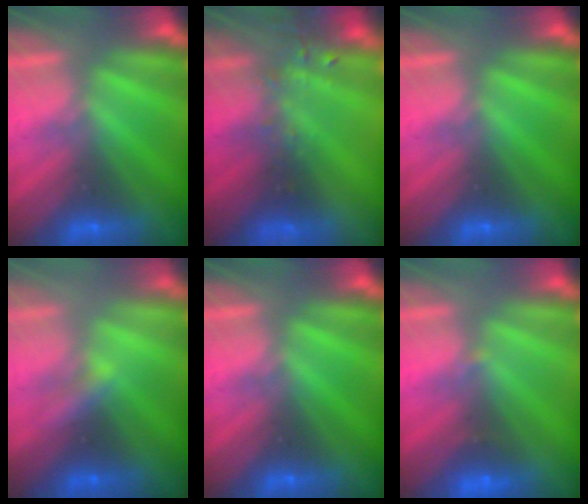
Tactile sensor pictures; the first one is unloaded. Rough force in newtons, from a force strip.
{"total": 9.0}
{"total": 0.0}
{"total": 2.2}
{"total": 0.0}
{"total": 1.5}